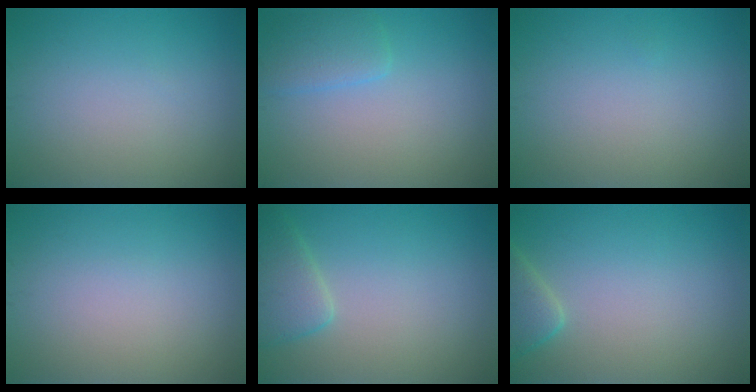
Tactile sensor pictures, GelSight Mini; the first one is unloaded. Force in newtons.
{"total": 2.4, "press": 2.3, "slide": 0.2}
{"total": 0.0}
{"total": 0.0}
{"total": 3.0, "press": 3.0, "slide": 0.3}
{"total": 2.4, "press": 2.4, "slide": 0.3}